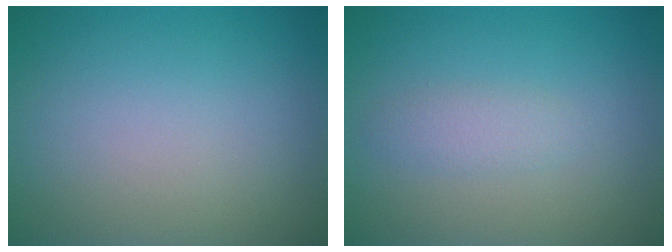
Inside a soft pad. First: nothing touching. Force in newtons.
{"total": 1.4, "press": 1.4, "slide": 0.1}